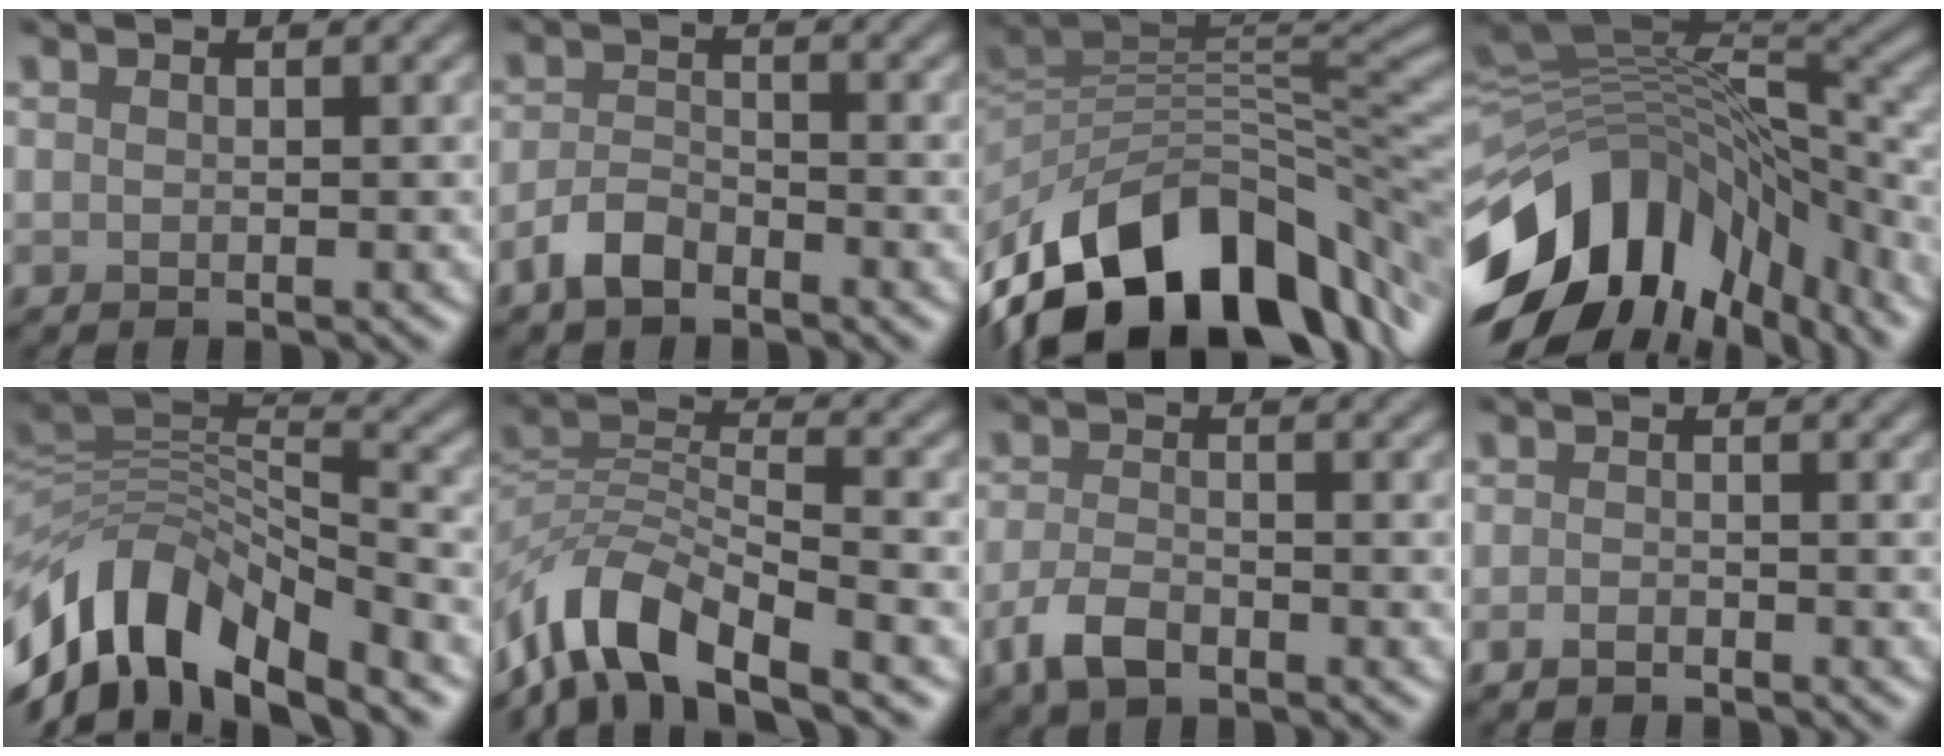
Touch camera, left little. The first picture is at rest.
{"total": 2.5, "force": [-1.9, 1.1, 1.2], "torque": [-0.027, 0.005, -0.043]}
{"total": 15.5, "force": [-7.7, 8.2, 10.6], "torque": [-0.196, 0.006, -0.131]}
{"total": 13.7, "force": [-6.4, 8.2, 8.9], "torque": [-0.179, 0.007, -0.105]}
{"total": 11.1, "force": [-5.7, 5.3, 7.9], "torque": [-0.143, 0.019, -0.116]}
{"total": 8.8, "force": [-6.5, 3.0, 5.1], "torque": [-0.088, -0.001, -0.137]}
{"total": 3.1, "force": [-2.0, 1.4, 2.0], "torque": [-0.044, -0.002, -0.045]}
{"total": 1.0, "force": [-0.8, 0.2, 0.5], "torque": [-0.008, 0.000, -0.016]}